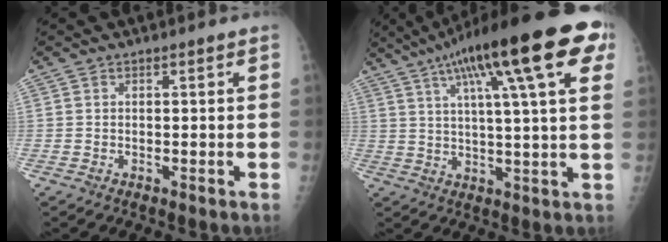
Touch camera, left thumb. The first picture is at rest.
{"total": 23.3, "force": [10.9, 4.9, 20.0], "torque": [-0.302, 0.011, 0.159]}